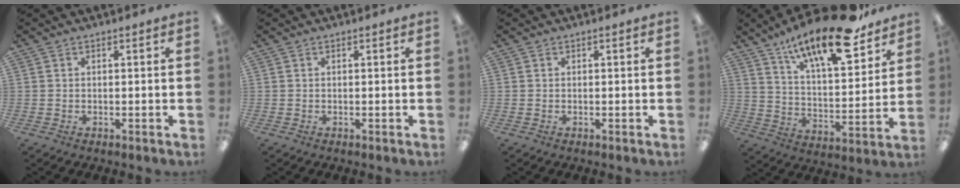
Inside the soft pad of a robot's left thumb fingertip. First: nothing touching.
{"total": 0.0}
{"total": 0.0}
{"total": 19.7, "force": [14.7, 5.7, 11.8], "torque": [-0.190, -0.093, 0.243]}